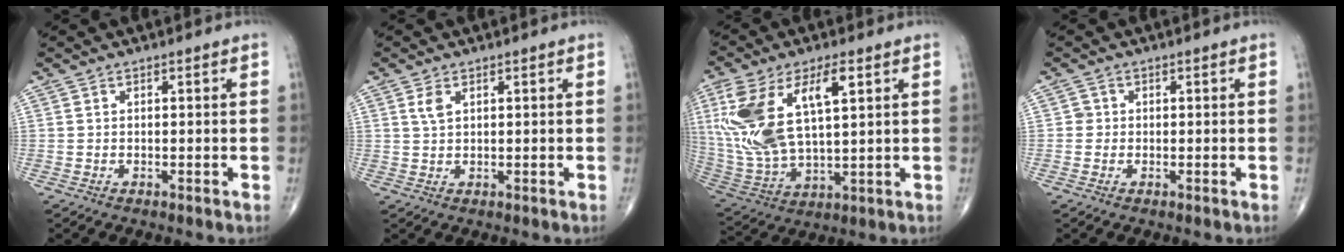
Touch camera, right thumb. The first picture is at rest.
{"total": 2.2, "force": [1.0, 1.1, 1.6], "torque": [-0.034, 0.002, 0.024]}
{"total": 19.3, "force": [5.7, 8.5, 16.3], "torque": [-0.338, -0.008, 0.113]}
{"total": 1.2, "force": [-0.1, 1.2, 0.1], "torque": [0.009, 0.006, -0.005]}